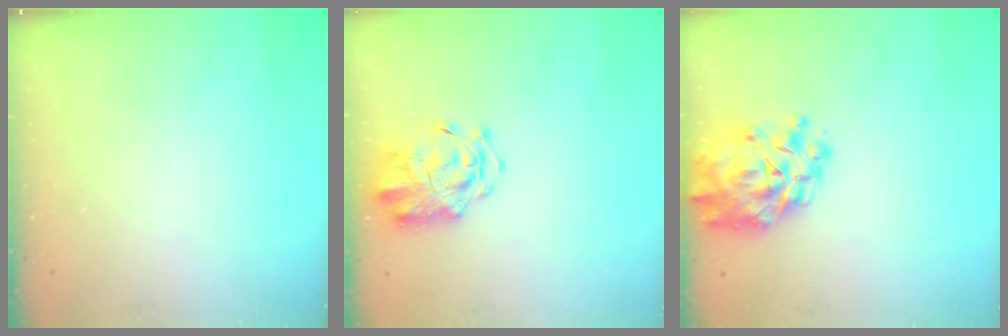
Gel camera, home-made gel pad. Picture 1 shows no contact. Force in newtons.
{"total": 3.3, "press": 3.2, "slide": 1.0}
{"total": 13.3, "press": 12.4, "slide": 4.8}